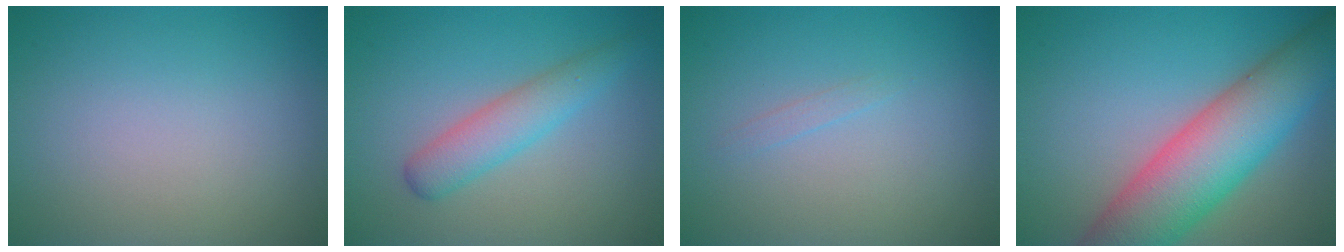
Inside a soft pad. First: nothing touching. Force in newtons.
{"total": 3.2, "press": 3.2, "slide": 0.1}
{"total": 0.6, "press": 0.6, "slide": 0.0}
{"total": 10.3, "press": 10.3, "slide": 0.7}